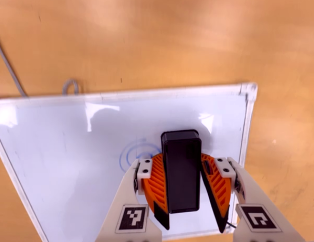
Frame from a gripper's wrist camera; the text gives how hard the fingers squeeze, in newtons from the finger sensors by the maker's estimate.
{"total": 10.8, "left": 12.4, "right": 9.2}